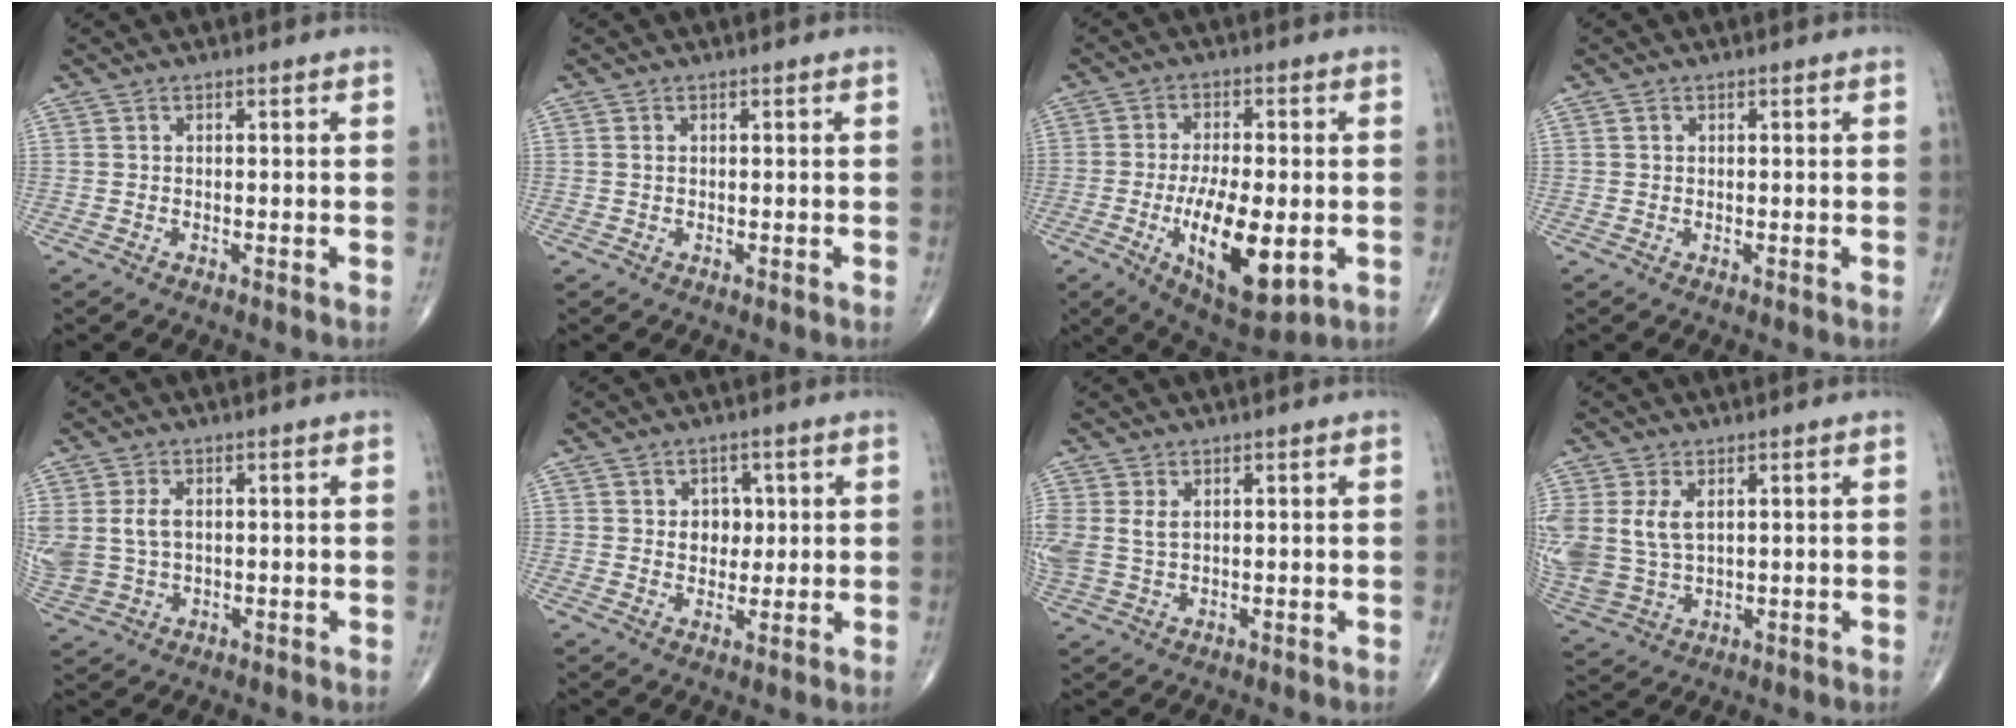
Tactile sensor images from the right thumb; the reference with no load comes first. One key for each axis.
{"total": 0.6, "fx": 0.1, "fy": 0.4, "fz": 0.4, "tx": -0.011, "ty": 0.004, "tz": 0.004}
{"total": 15.2, "fx": -3.7, "fy": 6.2, "fz": 13.4, "tx": -0.214, "ty": -0.008, "tz": -0.048}
{"total": 0.6, "fx": 0.2, "fy": 0.5, "fz": 0.3, "tx": -0.004, "ty": 0.001, "tz": 0.004}
{"total": 9.2, "fx": 1.1, "fy": 6.5, "fz": 6.4, "tx": -0.159, "ty": -0.002, "tz": 0.037}
{"total": 4.7, "fx": 1.1, "fy": 3.7, "fz": 2.7, "tx": -0.008, "ty": -0.004, "tz": 0.015}
{"total": 5.8, "fx": 1.5, "fy": 3.7, "fz": 4.2, "tx": -0.110, "ty": 0.006, "tz": 0.043}
{"total": 11.5, "fx": 2.5, "fy": 7.5, "fz": 8.4, "tx": -0.202, "ty": -0.007, "tz": 0.064}